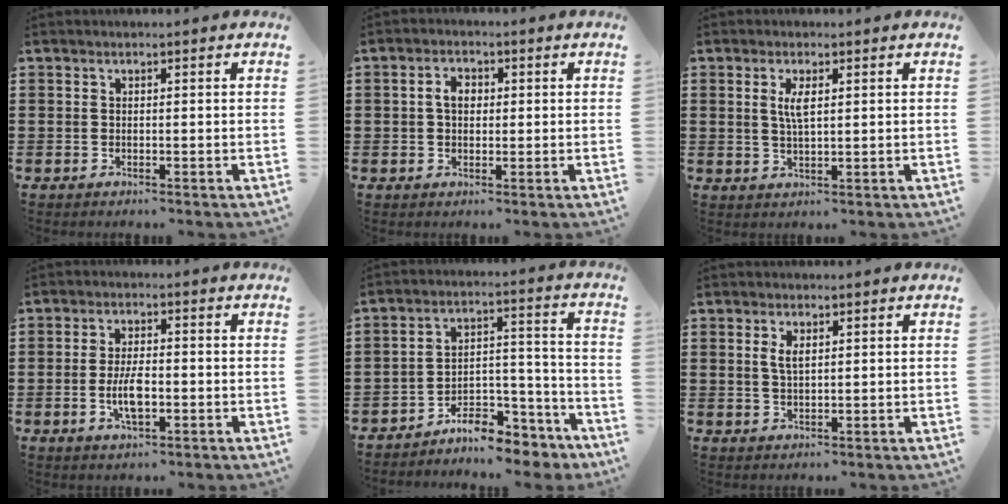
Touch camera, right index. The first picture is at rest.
{"total": 2.9, "force": [0.2, 1.9, 2.2], "torque": [-0.047, 0.010, 0.002]}
{"total": 3.1, "force": [1.0, 0.8, 2.8], "torque": [-0.058, 0.005, 0.015]}
{"total": 5.2, "force": [-1.1, 2.0, 4.6], "torque": [-0.095, 0.002, -0.023]}
{"total": 7.6, "force": [-7.1, 1.9, 1.7], "torque": [-0.016, 0.026, -0.136]}
{"total": 2.2, "force": [0.8, 0.8, 1.9], "torque": [-0.040, 0.003, 0.013]}